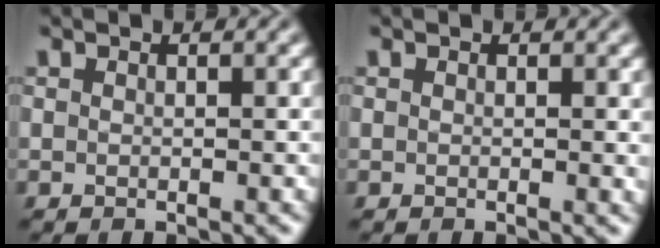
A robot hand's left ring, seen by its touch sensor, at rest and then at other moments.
{"total": 0.6, "force": [0.1, 0.0, 0.6], "torque": [-0.004, -0.001, 0.000]}